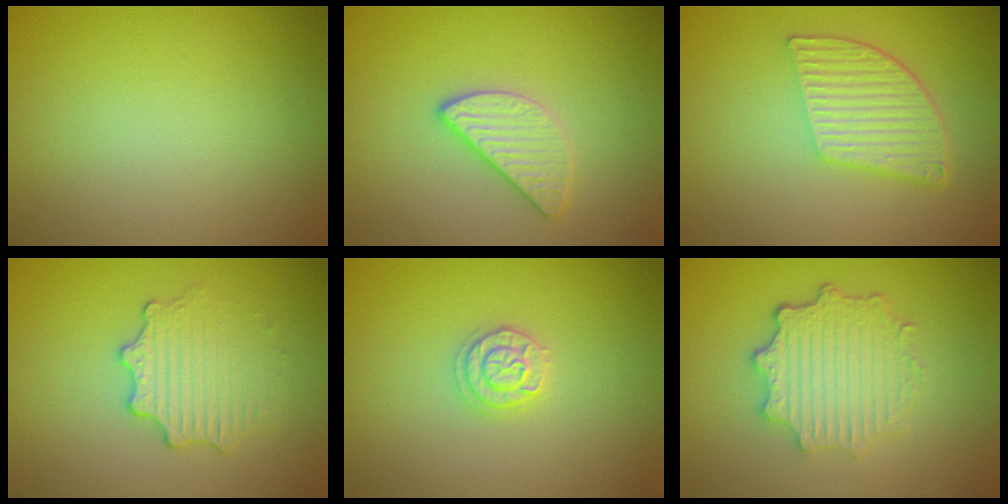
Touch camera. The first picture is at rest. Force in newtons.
{"total": 2.6, "press": 2.5, "slide": 0.7}
{"total": 5.1, "press": 3.6, "slide": 3.7}
{"total": 3.0, "press": 2.6, "slide": 1.5}
{"total": 1.9, "press": 1.8, "slide": 0.3}
{"total": 4.8, "press": 3.7, "slide": 3.1}